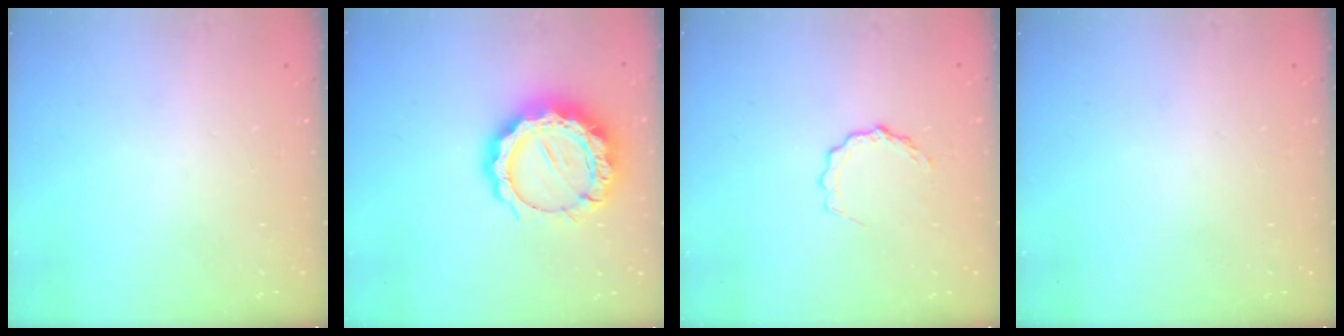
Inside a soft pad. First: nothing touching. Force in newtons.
{"total": 16.7, "press": 16.7, "slide": 1.1}
{"total": 5.7, "press": 5.7, "slide": 0.5}
{"total": 0.0}